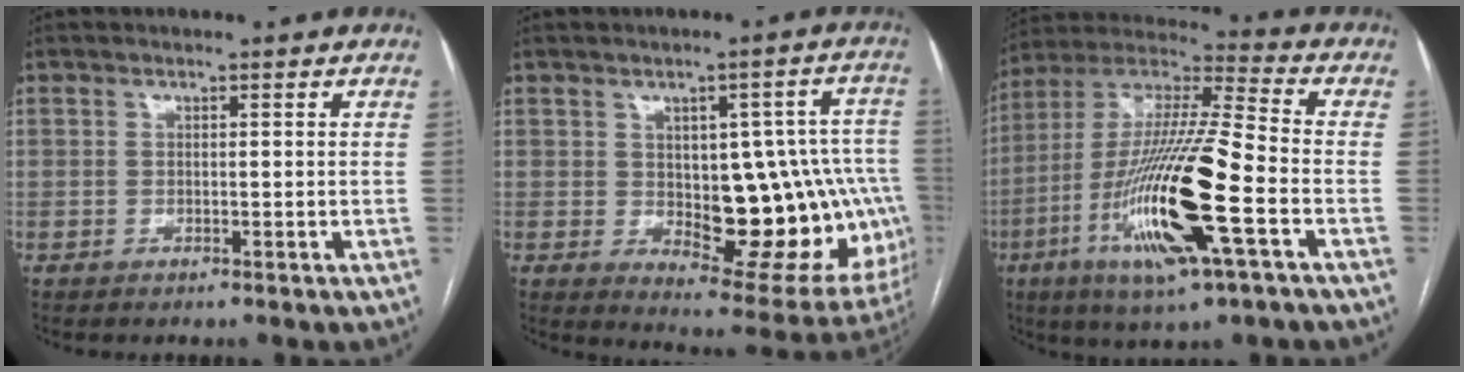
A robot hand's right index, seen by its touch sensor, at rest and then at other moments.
{"total": 21.0, "force": [-1.7, 8.8, 19.0], "torque": [-0.165, 0.026, 0.008]}
{"total": 21.5, "force": [-7.1, 1.7, 20.2], "torque": [-0.418, -0.027, -0.134]}